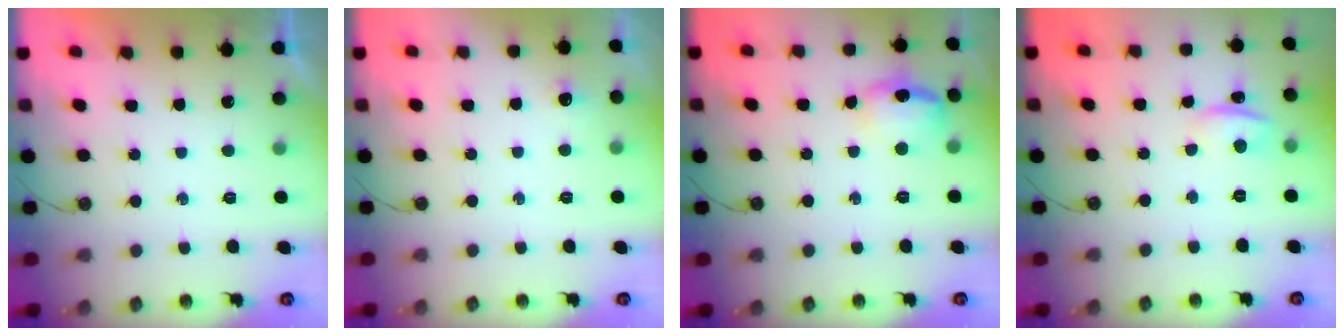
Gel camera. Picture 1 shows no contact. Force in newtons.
{"total": 4.6, "press": 4.5, "slide": 1.0}
{"total": 12.8, "press": 12.8, "slide": 1.0}
{"total": 1.6, "press": 1.4, "slide": 0.7}